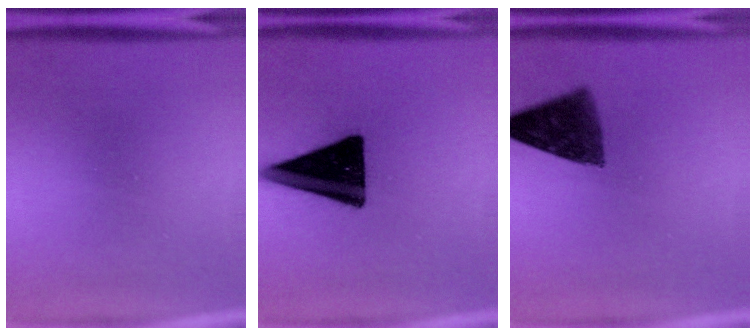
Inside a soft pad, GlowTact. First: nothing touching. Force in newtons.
{"total": 19.4}
{"total": 9.6}